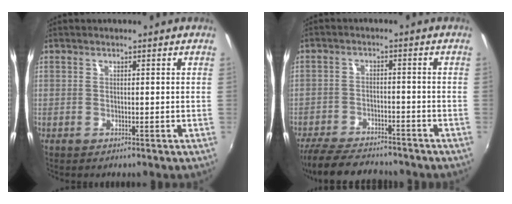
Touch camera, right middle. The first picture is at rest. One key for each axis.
{"total": 12.8, "fx": -11.1, "fy": 3.8, "fz": 5.1, "tx": -0.129, "ty": -0.012, "tz": -0.178}